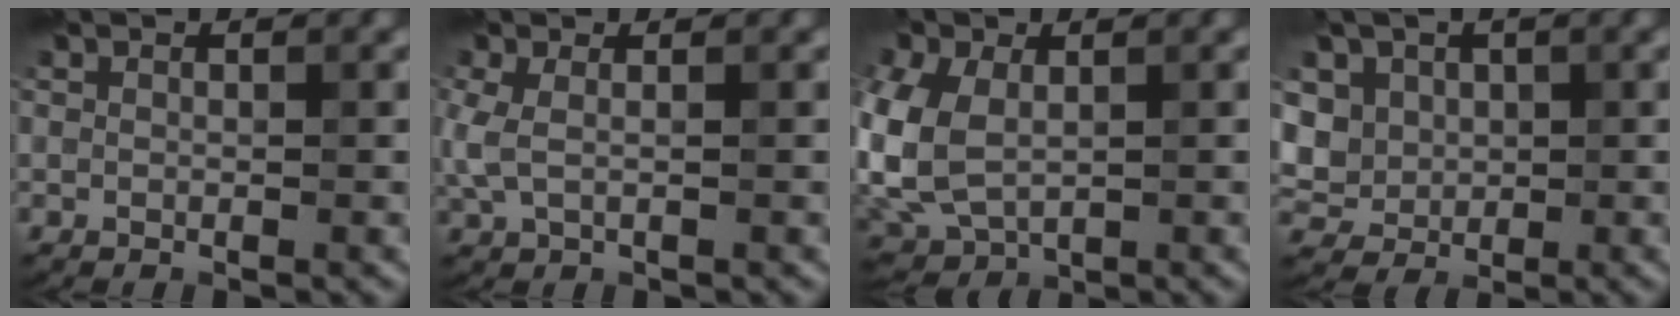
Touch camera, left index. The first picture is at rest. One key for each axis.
{"total": 2.0, "fx": 0.1, "fy": 1.0, "fz": 1.7, "tx": -0.049, "ty": 0.001, "tz": 0.001}
{"total": 7.8, "fx": 0.1, "fy": 5.4, "fz": 5.7, "tx": -0.159, "ty": -0.008, "tz": 0.007}
{"total": 7.5, "fx": 1.7, "fy": 6.2, "fz": 3.9, "tx": -0.088, "ty": 0.019, "tz": 0.016}